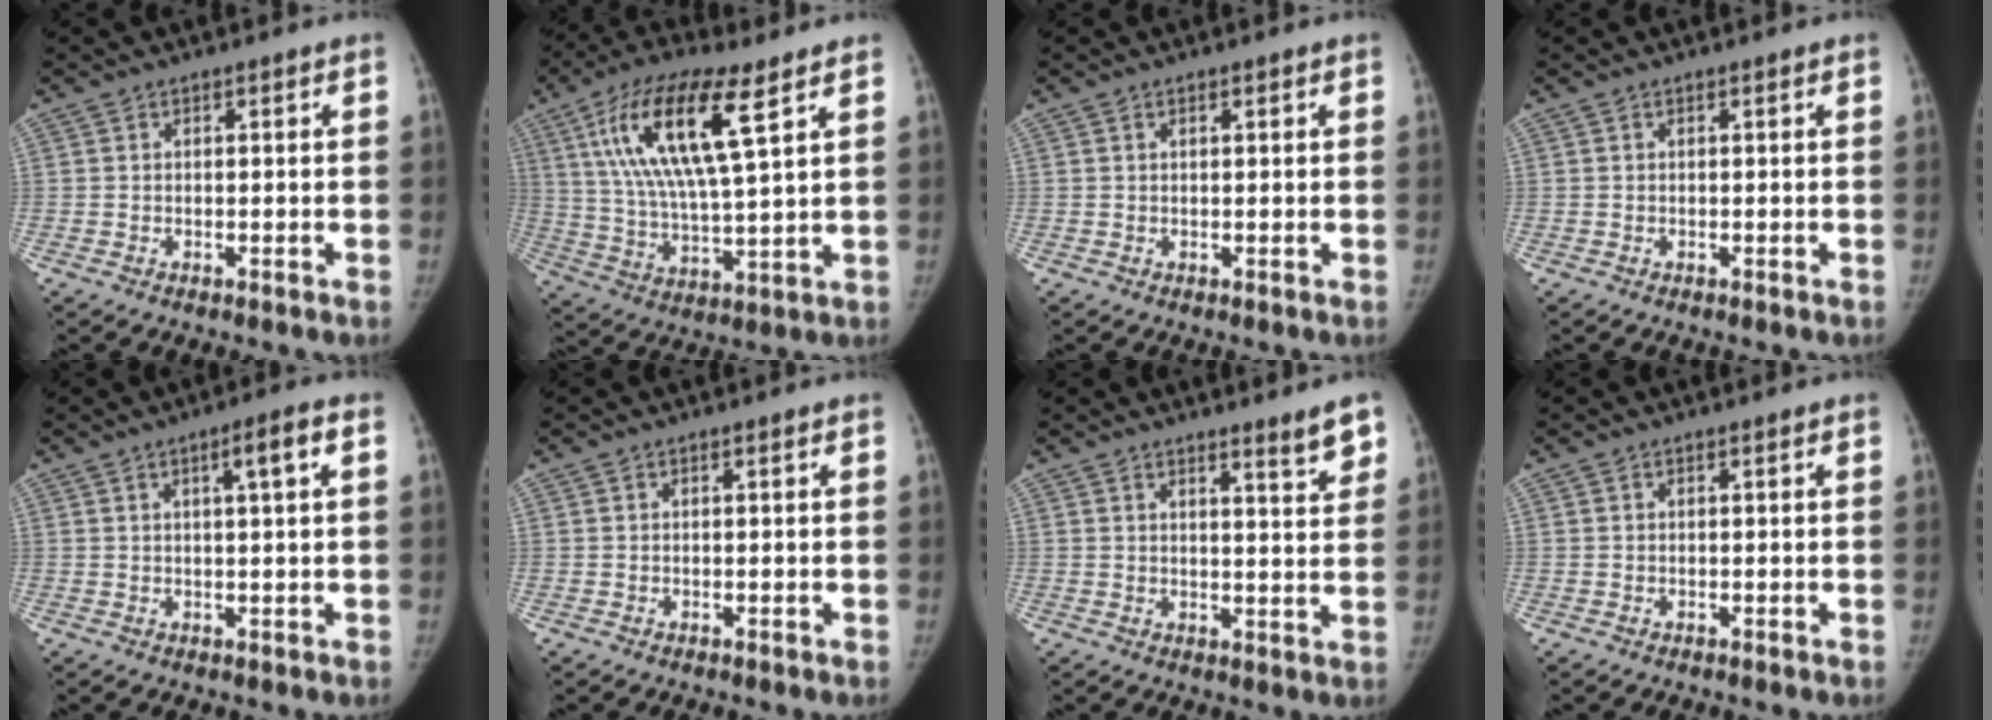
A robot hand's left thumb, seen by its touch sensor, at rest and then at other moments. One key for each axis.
{"total": 18.2, "fx": 7.8, "fy": 5.0, "fz": 15.7, "tx": -0.303, "ty": -0.019, "tz": 0.143}
{"total": 0.8, "fx": 0.4, "fy": 0.3, "fz": 0.6, "tx": -0.009, "ty": 0.001, "tz": 0.006}
{"total": 0.0}
{"total": 4.2, "fx": 1.4, "fy": 0.2, "fz": 4.0, "tx": -0.064, "ty": 0.005, "tz": 0.022}
{"total": 0.0}
{"total": 5.4, "fx": 3.8, "fy": 0.6, "fz": 3.7, "tx": -0.038, "ty": -0.030, "tz": 0.051}
{"total": 0.0}